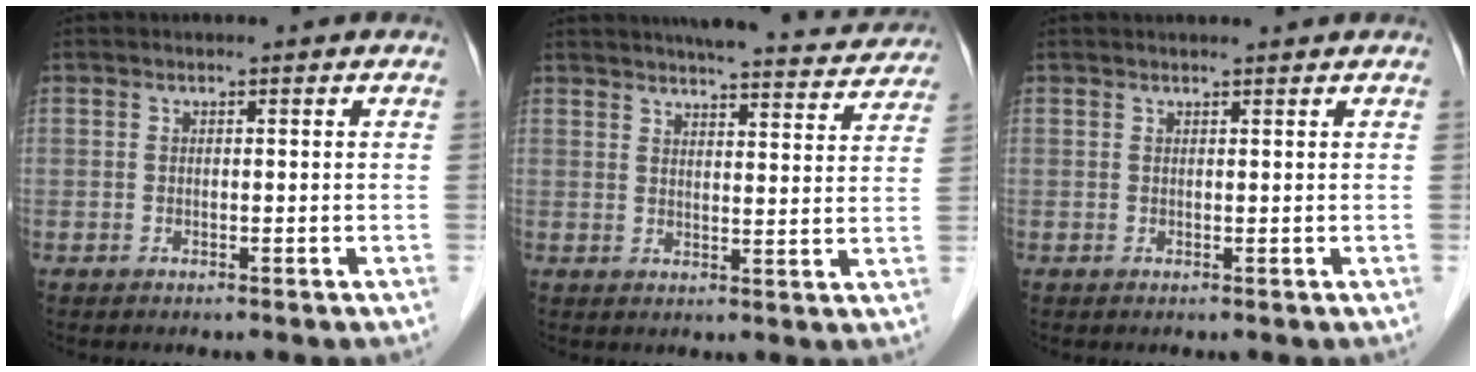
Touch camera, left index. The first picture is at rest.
{"total": 16.4, "force": [15.2, 2.5, 5.4], "torque": [-0.061, -0.011, 0.177]}
{"total": 1.8, "force": [1.8, -0.1, 0.5], "torque": [-0.005, 0.010, 0.026]}